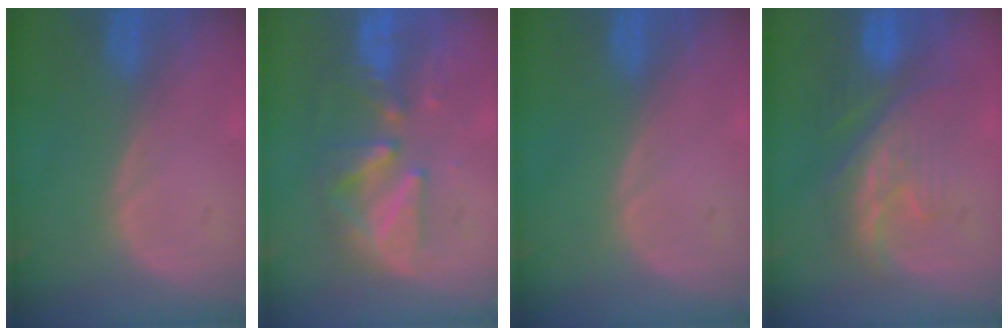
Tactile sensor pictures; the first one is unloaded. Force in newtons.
{"total": 8.0, "press": 7.9, "slide": 1.5}
{"total": 0.0}
{"total": 8.4, "press": 8.1, "slide": 1.9}